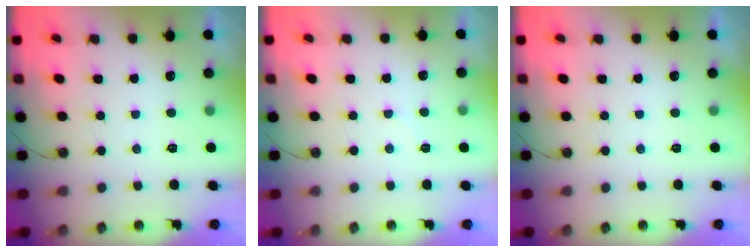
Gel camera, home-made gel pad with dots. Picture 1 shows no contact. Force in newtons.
{"total": 5.3, "press": 5.2, "slide": 0.7}
{"total": 0.0}